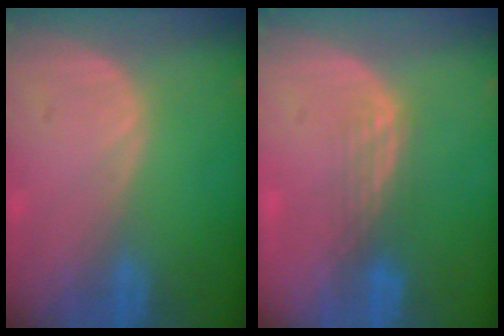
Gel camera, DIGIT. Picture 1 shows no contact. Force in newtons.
{"total": 3.0, "press": 2.5, "slide": 1.6}